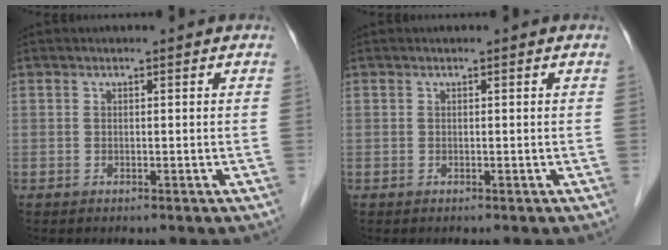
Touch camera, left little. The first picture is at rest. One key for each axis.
{"total": 0.0}